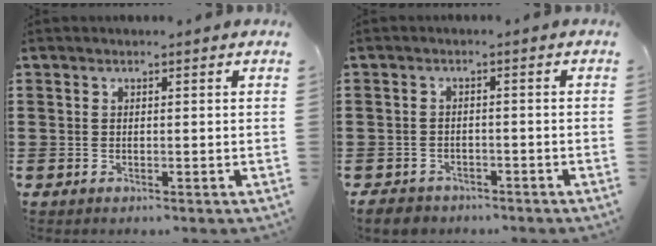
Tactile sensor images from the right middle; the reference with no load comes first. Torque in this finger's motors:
{"motor_torque": [0.22, 0.12, 0.27, 0.05]}